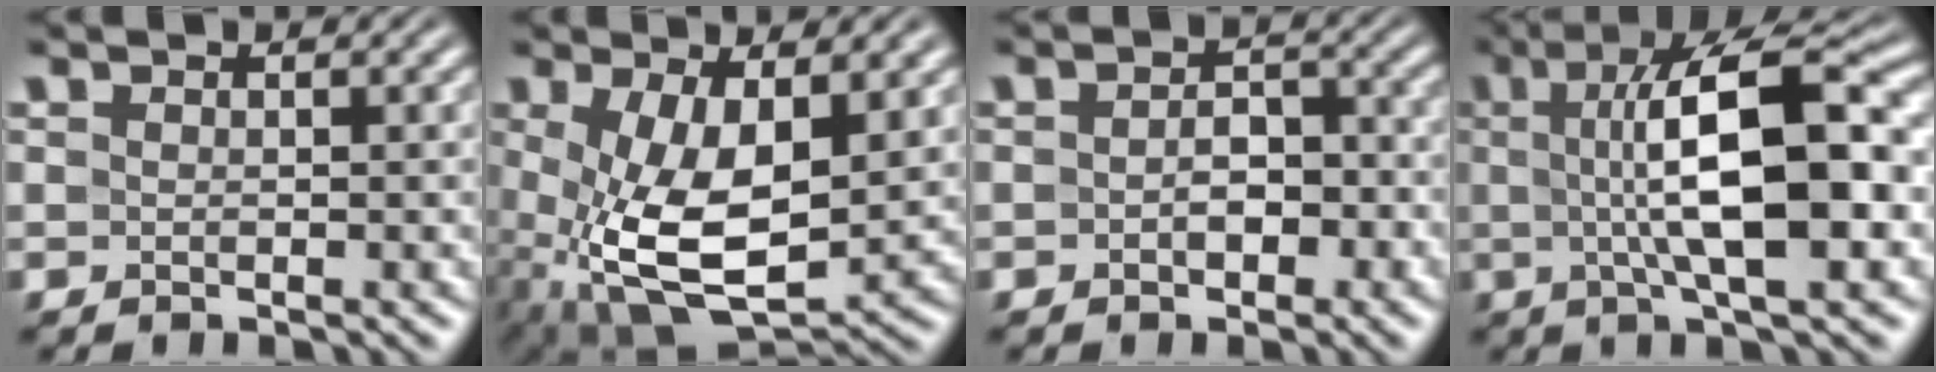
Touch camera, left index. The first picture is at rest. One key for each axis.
{"total": 9.9, "fx": -0.3, "fy": 5.2, "fz": 8.5, "tx": -0.185, "ty": -0.020, "tz": 0.006}
{"total": 2.8, "fx": -0.7, "fy": 1.7, "fz": 2.0, "tx": -0.034, "ty": 0.001, "tz": -0.014}
{"total": 11.4, "fx": 0.8, "fy": 3.3, "fz": 10.9, "tx": -0.155, "ty": 0.015, "tz": 0.005}